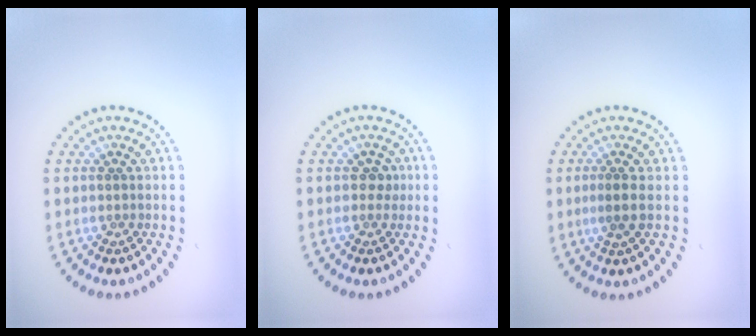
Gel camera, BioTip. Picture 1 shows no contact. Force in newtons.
{"total": 1.0, "press": 0.9, "slide": 0.5}
{"total": 1.2, "press": 0.8, "slide": 0.9}